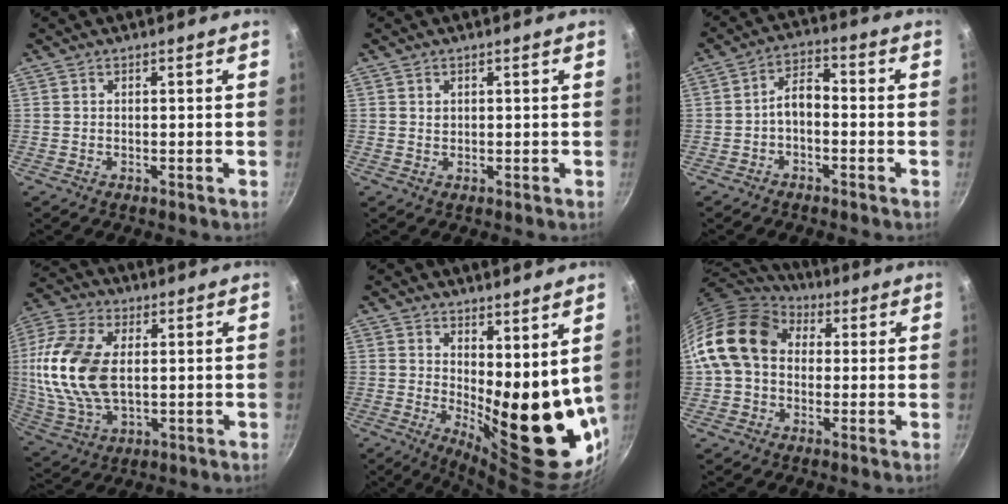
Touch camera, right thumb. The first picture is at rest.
{"total": 0.8, "force": [0.3, 0.6, 0.3], "torque": [-0.002, 0.000, 0.005]}
{"total": 5.1, "force": [-1.7, 2.9, 3.9], "torque": [-0.060, 0.036, -0.034]}
{"total": 17.8, "force": [1.8, 10.4, 14.2], "torque": [-0.284, 0.000, 0.034]}
{"total": 16.0, "force": [3.6, 6.2, 14.3], "torque": [-0.156, -0.053, 0.066]}
{"total": 15.8, "force": [2.4, 12.1, 9.8], "torque": [-0.154, 0.030, 0.028]}